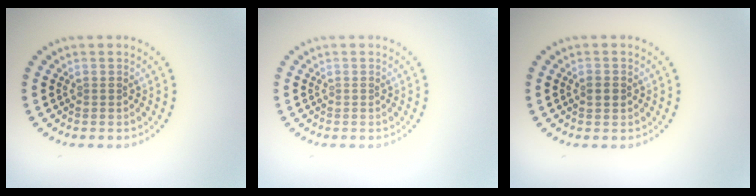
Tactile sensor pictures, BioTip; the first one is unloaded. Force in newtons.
{"total": 0.0}
{"total": 1.2, "press": 1.2, "slide": 0.1}